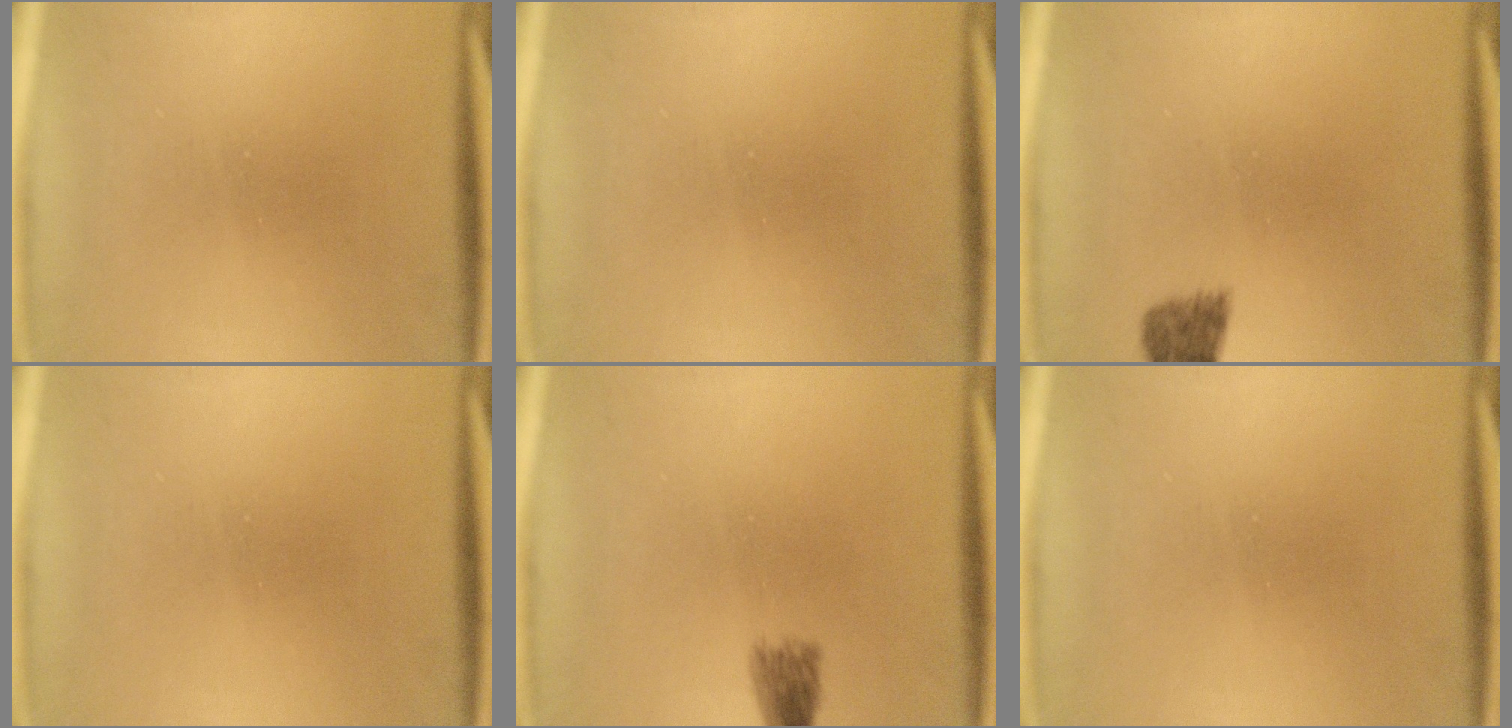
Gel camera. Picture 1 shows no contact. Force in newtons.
{"total": 0.0}
{"total": 1.9}
{"total": 0.0}
{"total": 2.0}
{"total": 0.0}